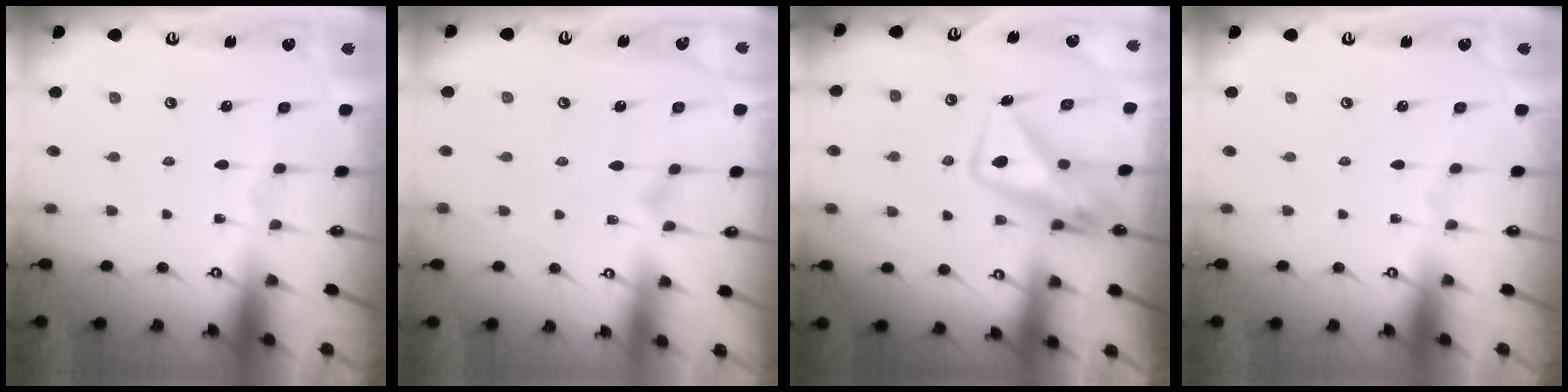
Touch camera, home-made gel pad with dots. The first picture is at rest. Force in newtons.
{"total": 6.9, "press": 6.9, "slide": 0.4}
{"total": 10.9, "press": 10.9, "slide": 1.0}
{"total": 0.0}